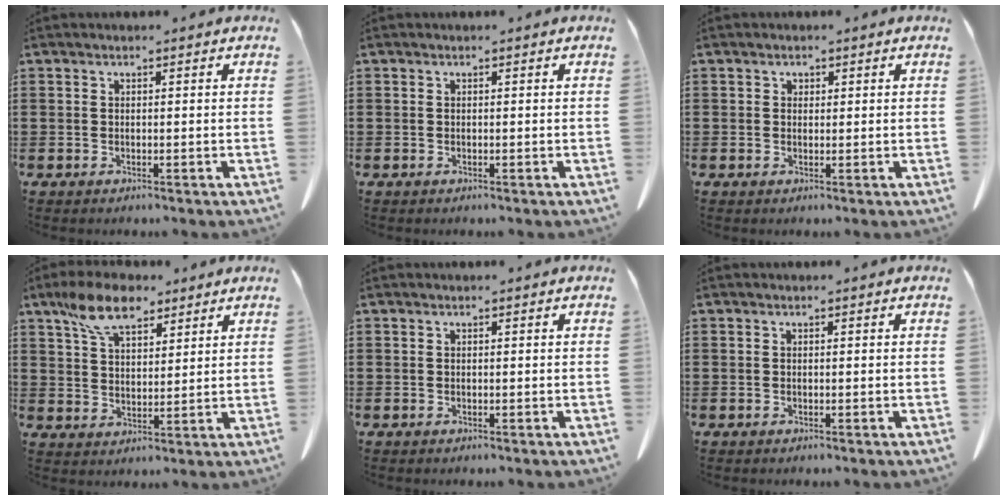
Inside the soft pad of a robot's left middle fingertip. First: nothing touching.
{"total": 0.0}
{"total": 0.9, "force": [0.6, 0.6, 0.1], "torque": [-0.004, 0.000, 0.013]}
{"total": 9.1, "force": [6.4, 3.8, 5.2], "torque": [-0.122, 0.000, 0.120]}
{"total": 0.0}
{"total": 0.0}